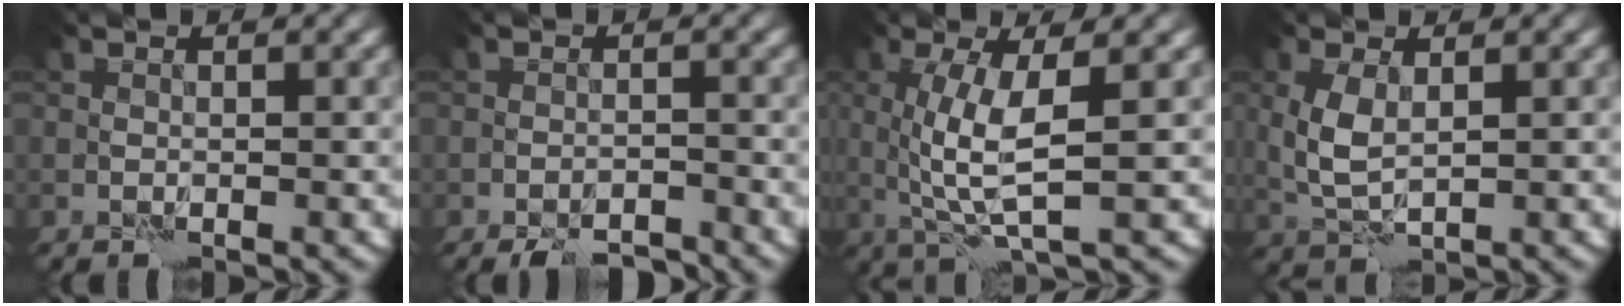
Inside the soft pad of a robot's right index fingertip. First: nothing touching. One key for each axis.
{"total": 4.1, "fx": -3.7, "fy": 1.0, "fz": 1.6, "tx": -0.018, "ty": -0.006, "tz": -0.056}
{"total": 4.9, "fx": 0.9, "fy": 1.1, "fz": 4.7, "tx": -0.094, "ty": -0.005, "tz": 0.019}
{"total": 3.1, "fx": 0.9, "fy": 1.5, "fz": 2.6, "tx": -0.064, "ty": 0.000, "tz": 0.021}